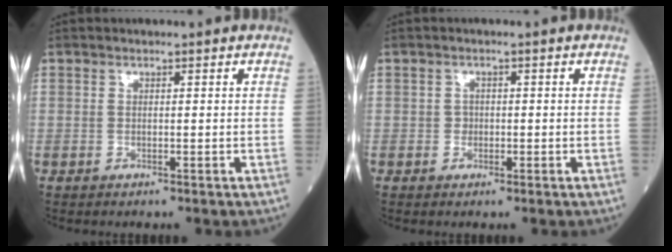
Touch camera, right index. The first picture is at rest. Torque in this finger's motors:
{"motor_torque": [0.24, -0.12, 0.05, 0.01]}